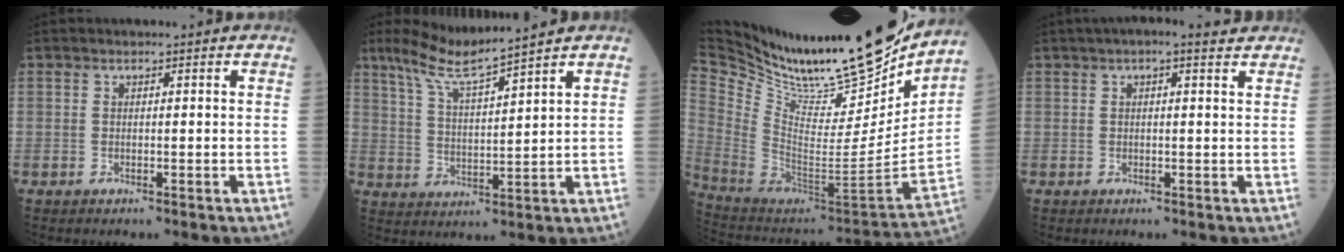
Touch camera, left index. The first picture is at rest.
{"total": 7.6, "force": [6.6, -1.1, 3.6], "torque": [-0.079, -0.007, 0.131]}
{"total": 29.2, "force": [25.2, 5.2, 13.9], "torque": [-0.260, -0.083, 0.394]}
{"total": 4.7, "force": [3.5, 1.2, 3.0], "torque": [-0.049, 0.030, 0.046]}